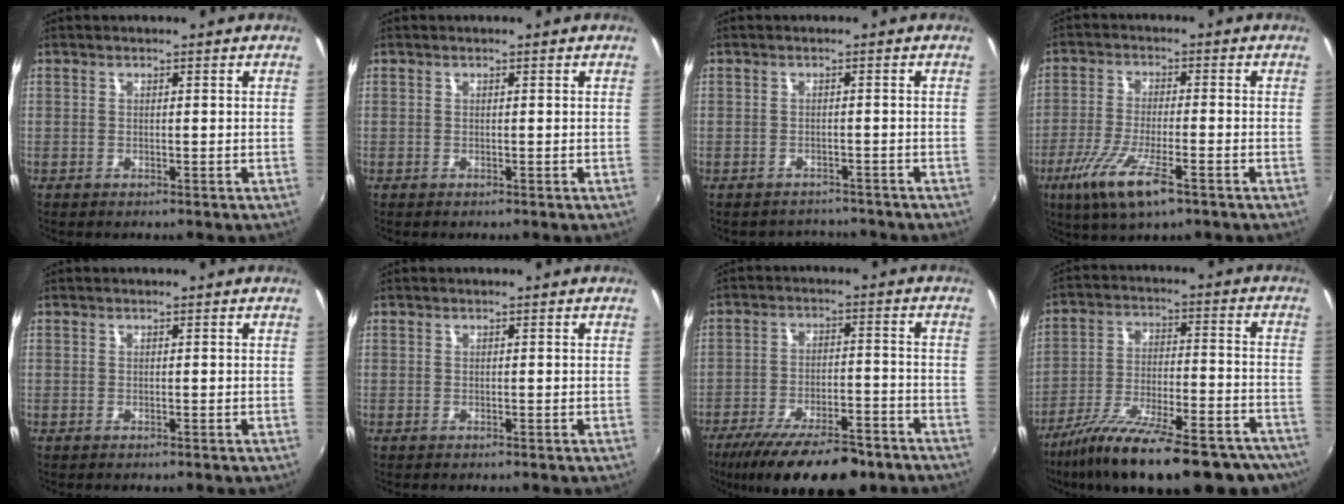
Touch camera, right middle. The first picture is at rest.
{"total": 0.0}
{"total": 4.4, "force": [-4.1, 1.5, 0.0], "torque": [-0.009, 0.000, -0.058]}
{"total": 10.8, "force": [-6.0, 2.2, 8.7], "torque": [-0.188, -0.030, -0.111]}
{"total": 0.0}
{"total": 0.0}
{"total": 17.5, "force": [-13.2, 5.1, 10.2], "torque": [-0.194, -0.035, -0.199]}
{"total": 26.4, "force": [-20.7, 7.3, 14.7], "torque": [-0.248, -0.046, -0.296]}